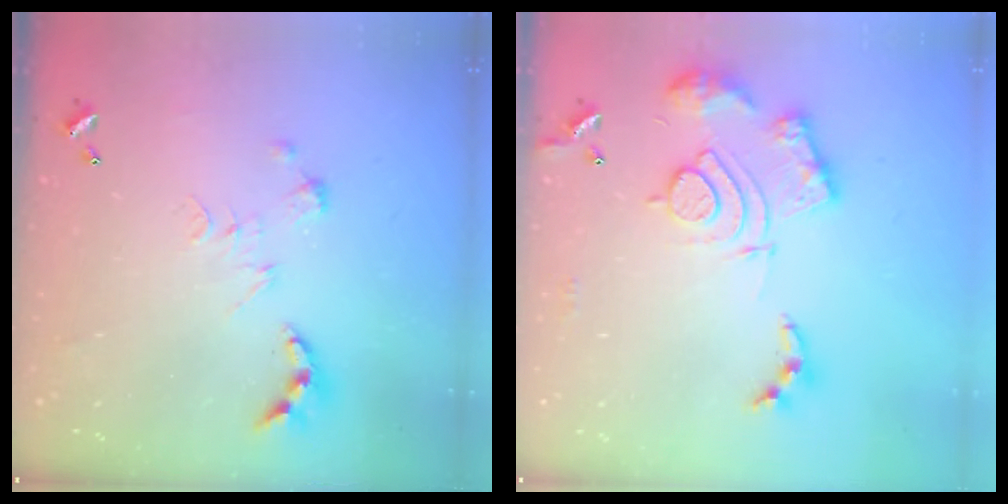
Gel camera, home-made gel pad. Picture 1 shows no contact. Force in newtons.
{"total": 17.4, "press": 17.3, "slide": 1.7}